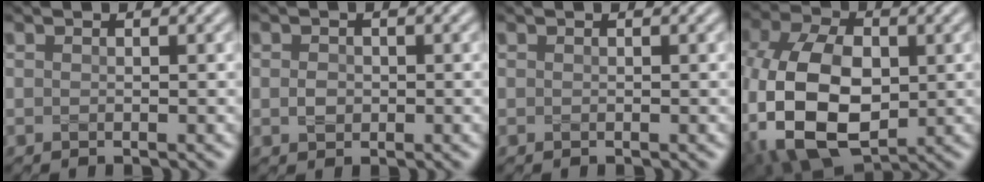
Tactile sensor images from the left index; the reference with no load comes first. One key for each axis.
{"total": 1.3, "fx": 0.0, "fy": 1.1, "fz": 0.7, "tx": -0.015, "ty": -0.003, "tz": -0.003}
{"total": 0.0}
{"total": 12.8, "fx": -2.4, "fy": 8.0, "fz": 9.6, "tx": -0.227, "ty": -0.011, "tz": -0.052}